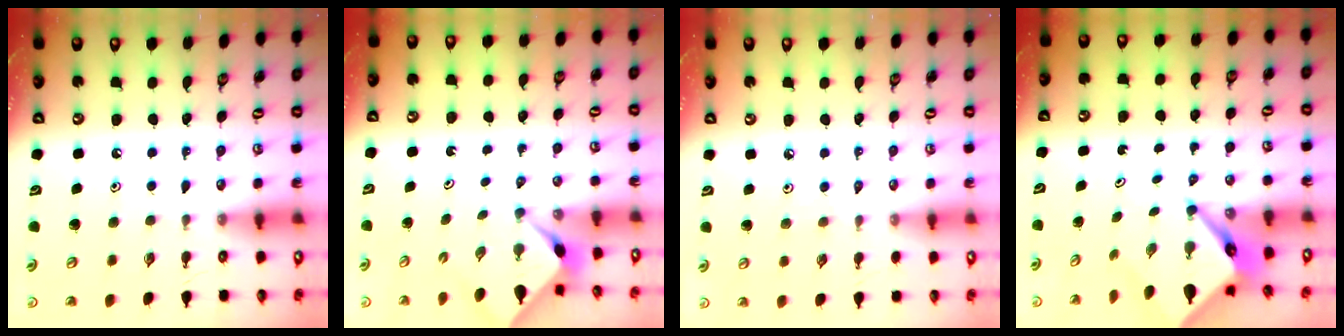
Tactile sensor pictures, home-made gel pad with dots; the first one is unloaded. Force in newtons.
{"total": 2.3, "press": 2.3, "slide": 0.1}
{"total": 2.2, "press": 2.2, "slide": 0.5}
{"total": 6.7, "press": 6.7, "slide": 0.6}